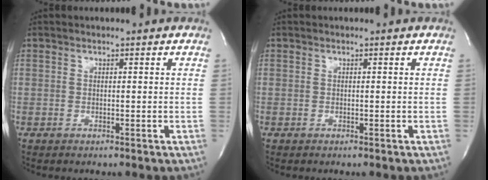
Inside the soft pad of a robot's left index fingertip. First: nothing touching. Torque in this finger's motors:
{"motor_torque": [0.00, 0.00, 0.00, 0.00]}